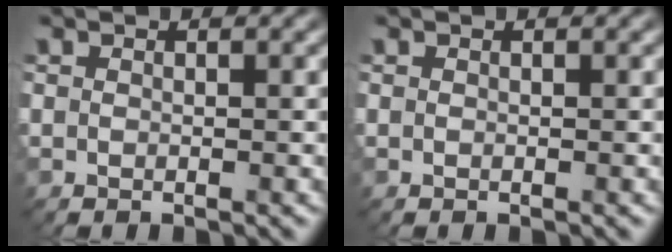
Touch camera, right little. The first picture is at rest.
{"total": 0.0}